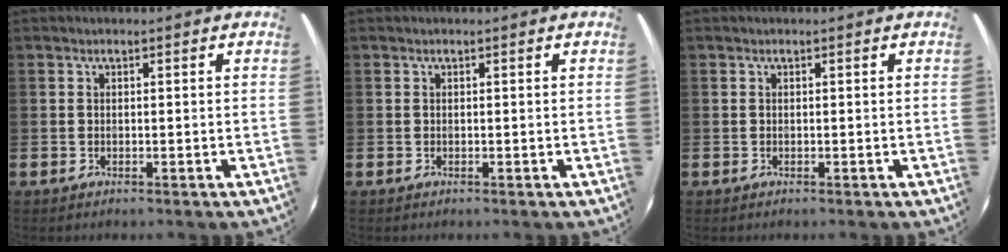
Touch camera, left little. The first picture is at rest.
{"total": 0.0}
{"total": 0.0}